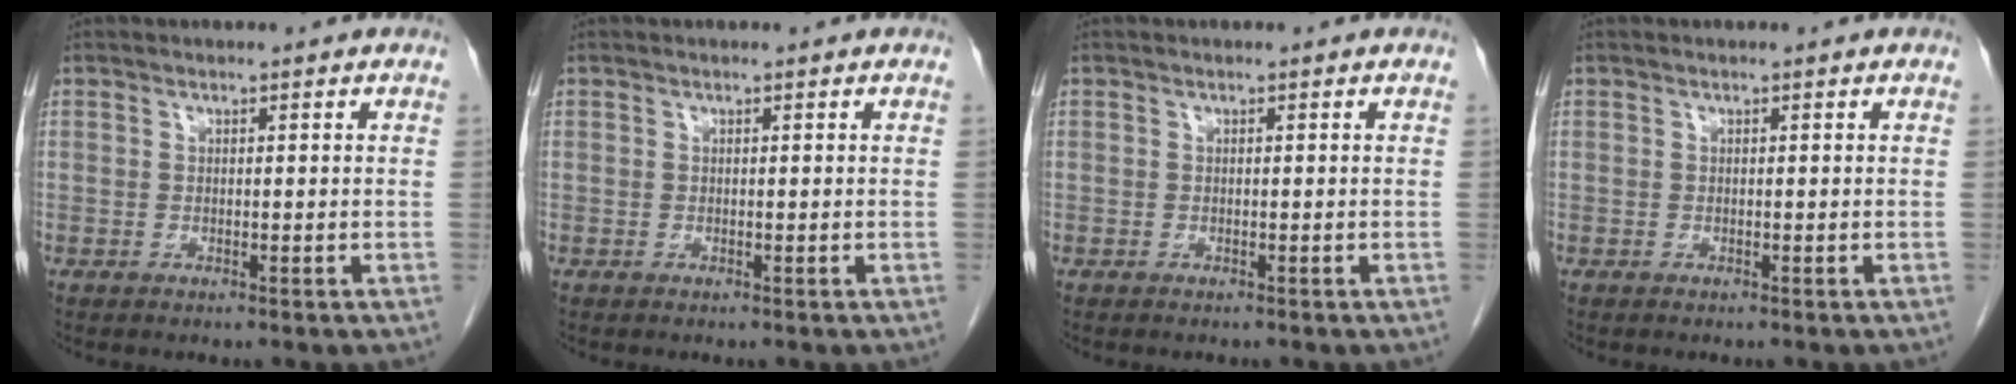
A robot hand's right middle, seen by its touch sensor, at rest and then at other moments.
{"total": 0.0}
{"total": 0.0}
{"total": 0.0}